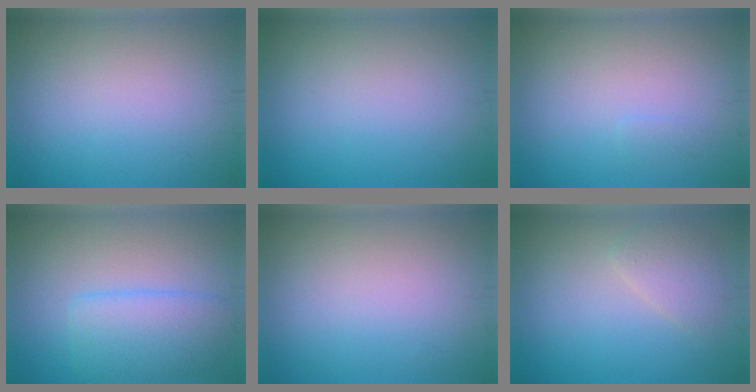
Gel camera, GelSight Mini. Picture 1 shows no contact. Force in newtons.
{"total": 0.0}
{"total": 0.6, "press": 0.5, "slide": 0.1}
{"total": 4.4, "press": 4.4, "slide": 0.4}
{"total": 0.0}
{"total": 2.1, "press": 2.1, "slide": 0.1}